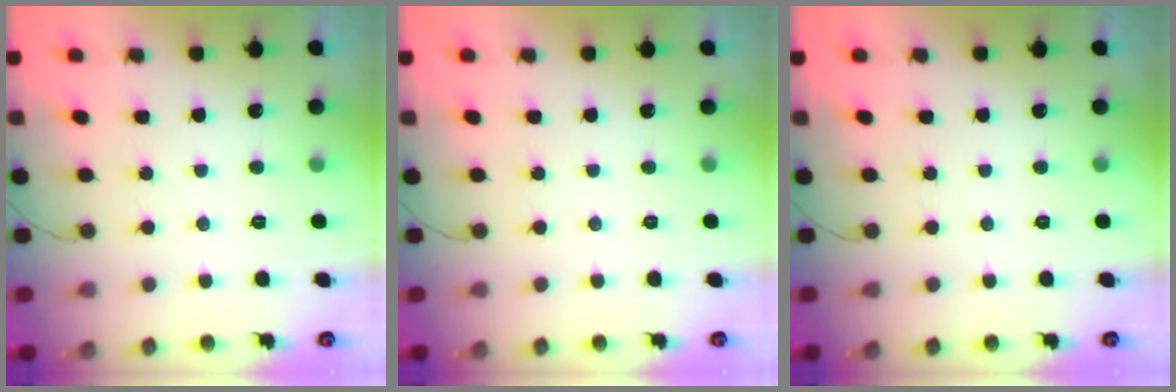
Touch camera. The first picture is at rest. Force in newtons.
{"total": 0.0}
{"total": 0.0}